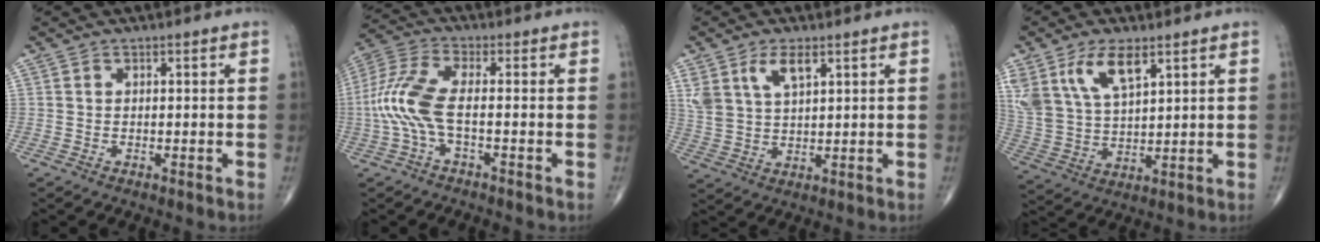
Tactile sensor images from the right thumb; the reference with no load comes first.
{"total": 9.5, "force": [-1.5, 3.1, 8.9], "torque": [-0.226, 0.026, -0.037]}
{"total": 6.8, "force": [3.6, 3.1, 4.9], "torque": [-0.095, -0.011, 0.077]}
{"total": 12.6, "force": [6.8, 5.9, 8.8], "torque": [-0.169, -0.019, 0.143]}